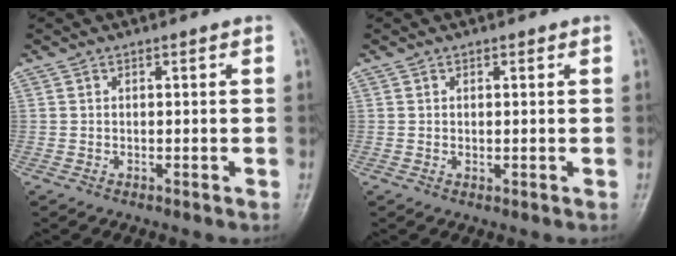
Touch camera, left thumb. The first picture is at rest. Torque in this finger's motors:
{"motor_torque": [-0.27, 0.07, 0.18, -0.07, 0.02]}